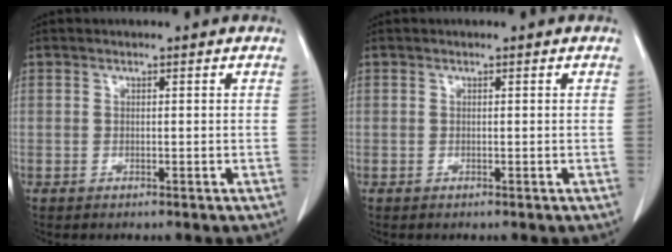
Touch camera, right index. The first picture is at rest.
{"total": 0.0}